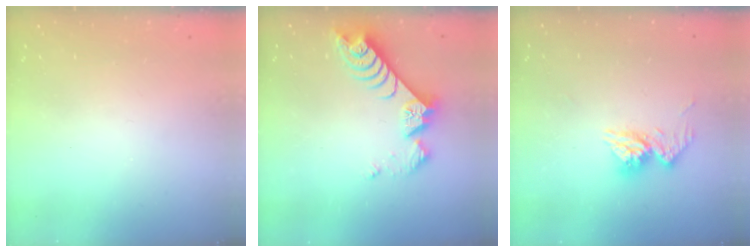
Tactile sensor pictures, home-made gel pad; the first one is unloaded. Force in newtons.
{"total": 8.4, "press": 8.4, "slide": 0.3}
{"total": 10.3, "press": 10.3, "slide": 0.9}